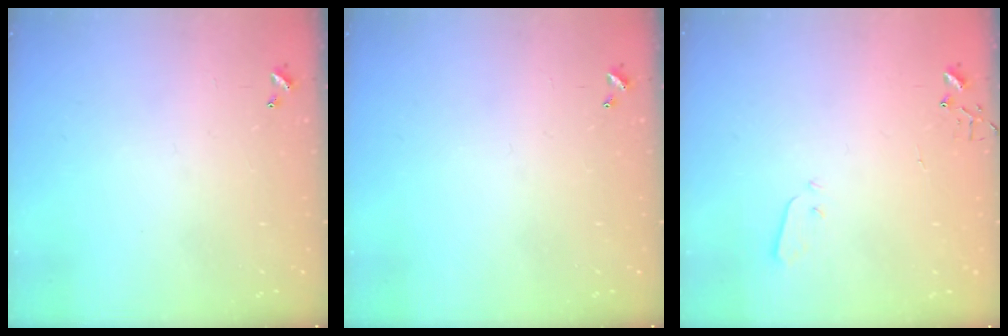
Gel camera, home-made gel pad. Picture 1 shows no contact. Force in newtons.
{"total": 0.0}
{"total": 2.9, "press": 2.9, "slide": 0.1}